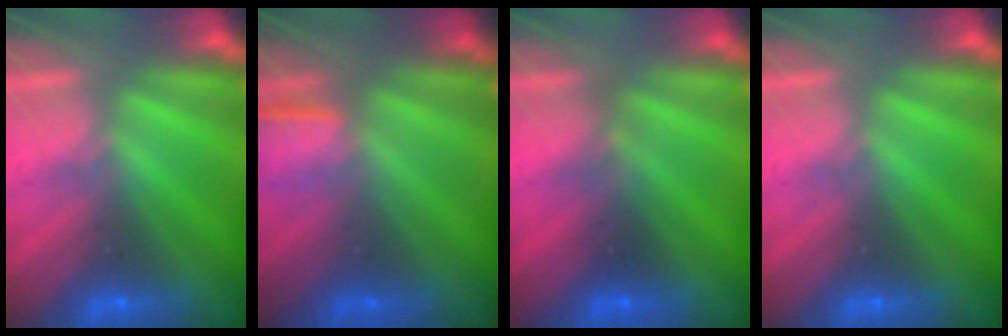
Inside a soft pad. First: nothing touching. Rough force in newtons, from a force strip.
{"total": 1.3}
{"total": 2.3}
{"total": 0.0}